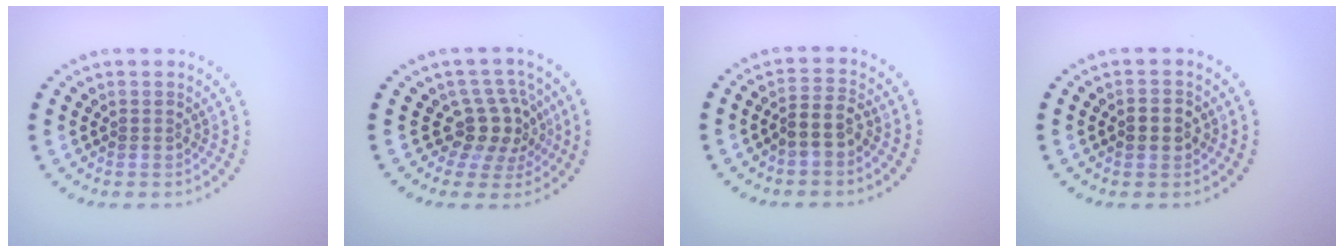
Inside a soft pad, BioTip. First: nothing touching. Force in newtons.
{"total": 3.7, "press": 3.0, "slide": 2.3}
{"total": 2.4, "press": 2.2, "slide": 1.0}
{"total": 1.7, "press": 1.7, "slide": 0.2}